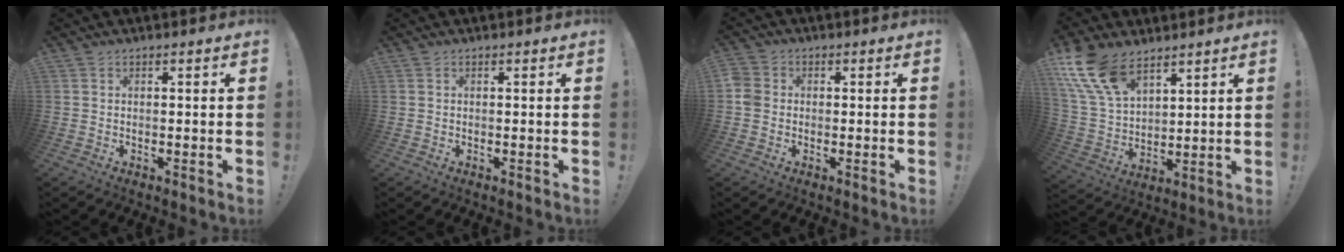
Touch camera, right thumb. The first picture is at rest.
{"total": 0.0}
{"total": 4.1, "force": [-0.6, 3.5, 2.0], "torque": [-0.038, 0.011, -0.009]}
{"total": 16.4, "force": [10.5, 8.9, 9.0], "torque": [-0.196, -0.055, 0.201]}